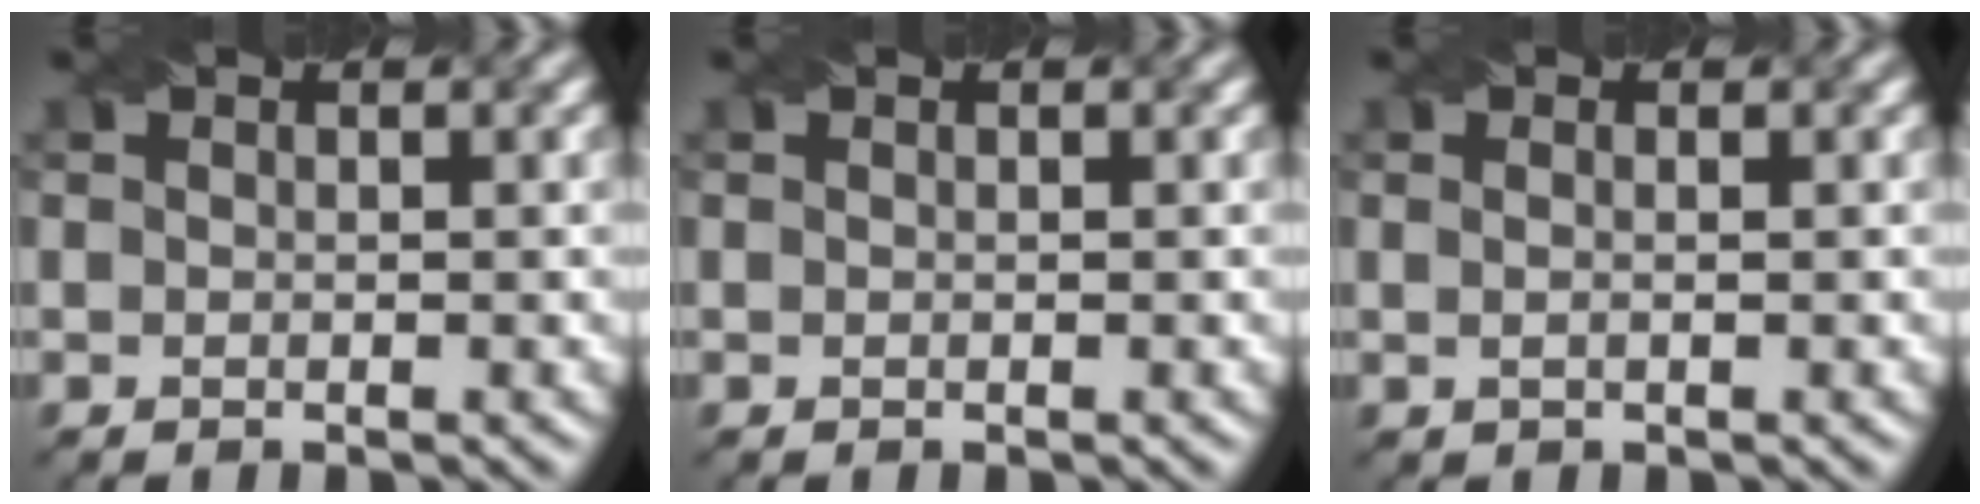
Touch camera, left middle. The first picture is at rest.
{"total": 0.0}
{"total": 1.3, "force": [0.4, 0.7, 1.0], "torque": [-0.015, -0.003, -0.004]}